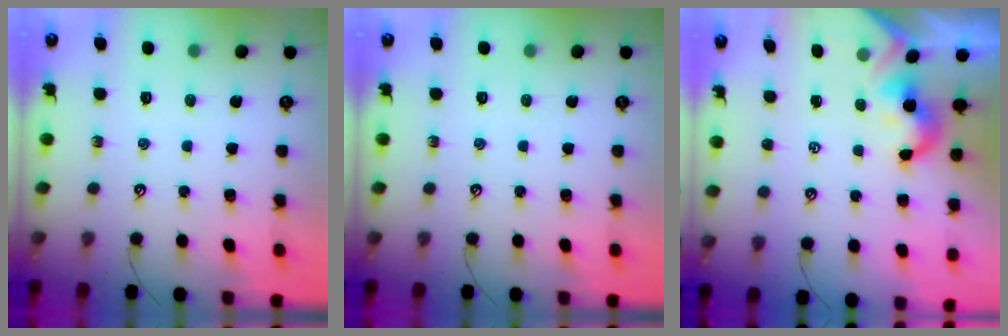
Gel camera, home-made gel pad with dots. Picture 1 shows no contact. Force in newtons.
{"total": 0.0}
{"total": 2.1, "press": 2.0, "slide": 0.5}